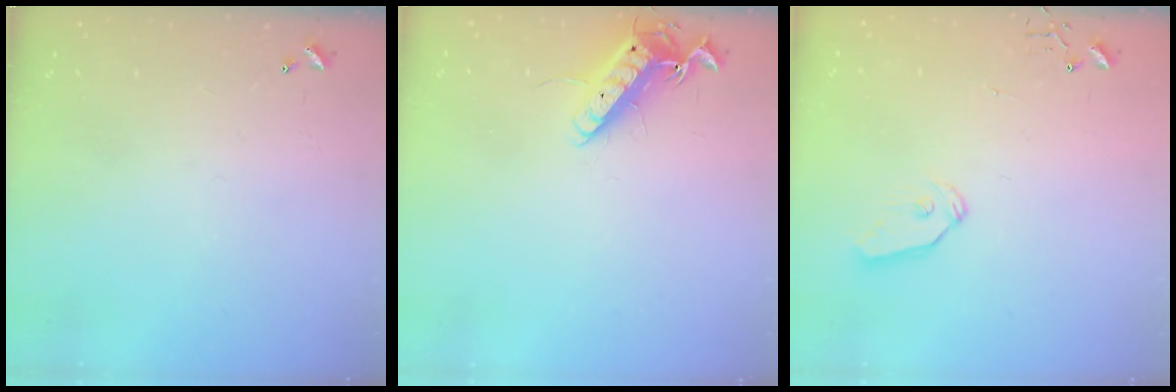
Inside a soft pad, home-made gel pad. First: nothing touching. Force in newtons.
{"total": 13.2, "press": 13.1, "slide": 1.2}
{"total": 7.2, "press": 7.2, "slide": 0.4}